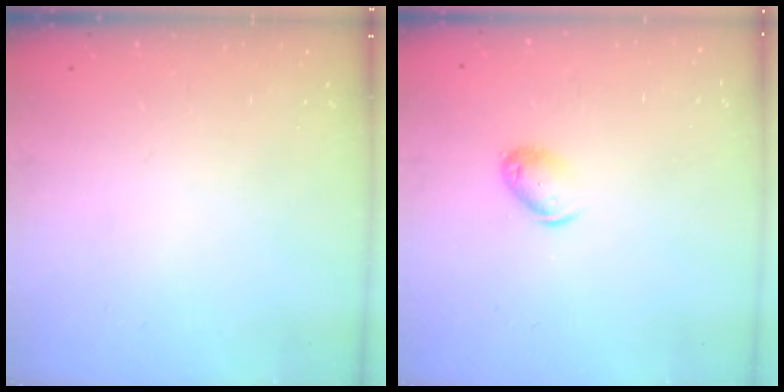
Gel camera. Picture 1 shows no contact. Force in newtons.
{"total": 6.2, "press": 6.1, "slide": 0.9}